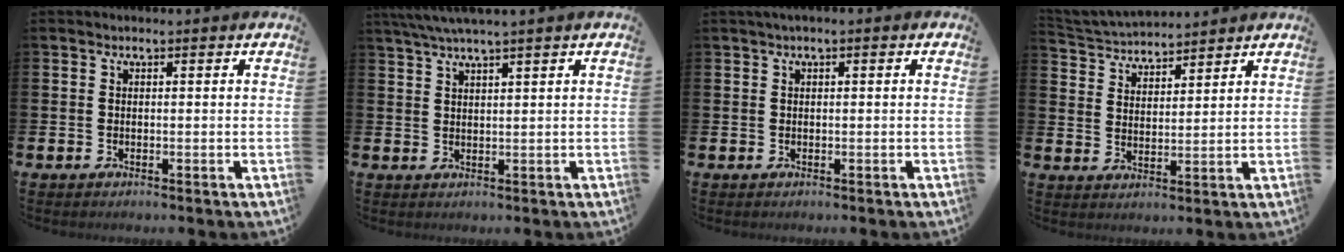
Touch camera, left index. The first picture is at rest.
{"total": 3.3, "force": [2.8, -0.6, 1.6], "torque": [-0.043, -0.003, 0.053]}
{"total": 0.8, "force": [0.2, 0.2, 0.8], "torque": [-0.013, 0.003, 0.001]}
{"total": 4.3, "force": [4.2, 1.0, -0.1], "torque": [-0.015, -0.027, 0.074]}